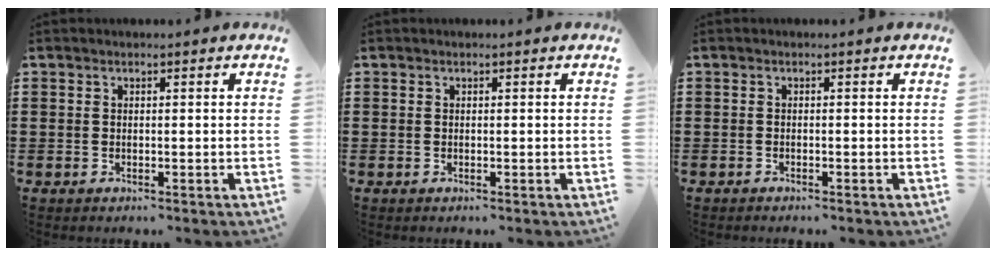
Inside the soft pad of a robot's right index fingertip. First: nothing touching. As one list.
[{"total": 0.0}, {"total": 0.5, "force": [-0.5, 0.1, 0.2], "torque": [-0.004, -0.002, -0.010]}]